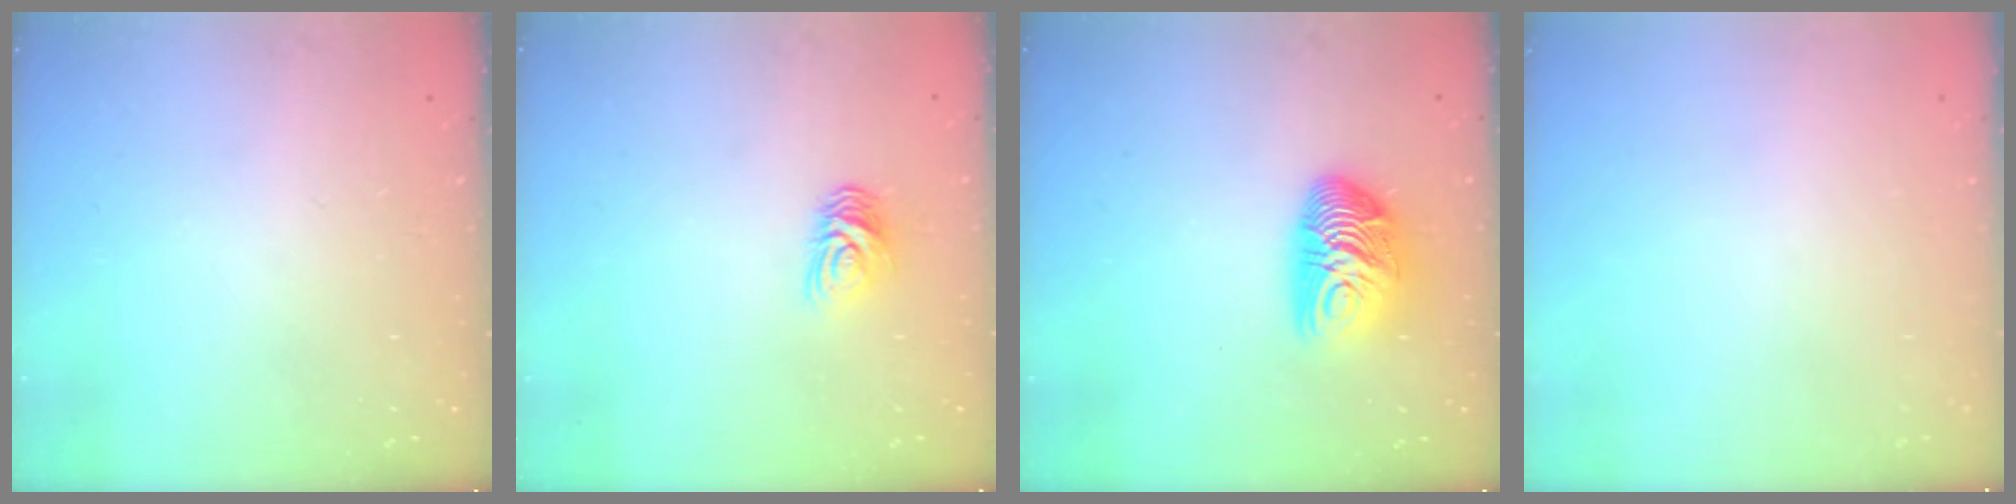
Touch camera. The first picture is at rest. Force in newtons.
{"total": 6.6, "press": 6.6, "slide": 0.7}
{"total": 11.8, "press": 11.8, "slide": 0.3}
{"total": 0.0}